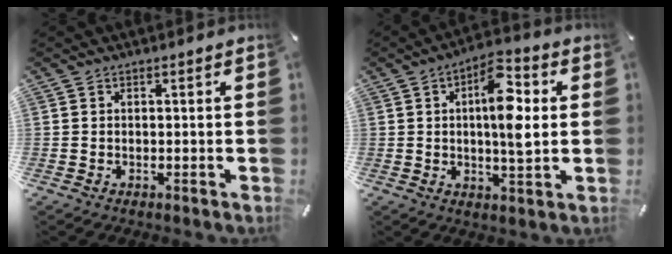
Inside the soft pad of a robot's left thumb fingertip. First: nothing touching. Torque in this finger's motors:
{"motor_torque": [0.75, 1.23, 0.92, -0.76, 0.19]}